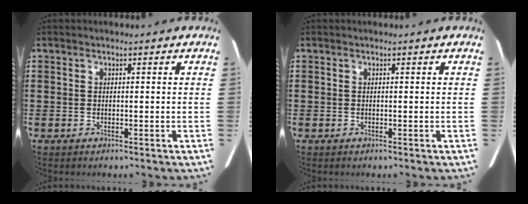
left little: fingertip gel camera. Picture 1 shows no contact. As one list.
[{"total": 0.0}]